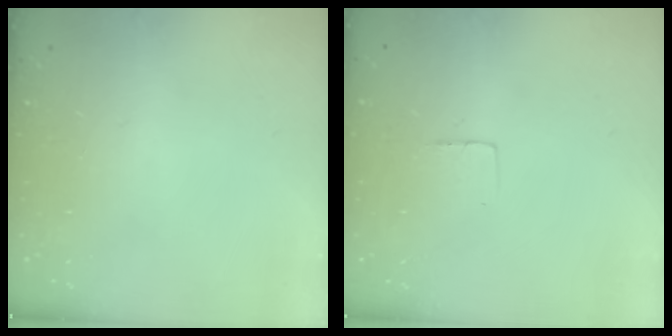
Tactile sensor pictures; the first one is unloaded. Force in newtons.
{"total": 3.0, "press": 3.0, "slide": 0.2}